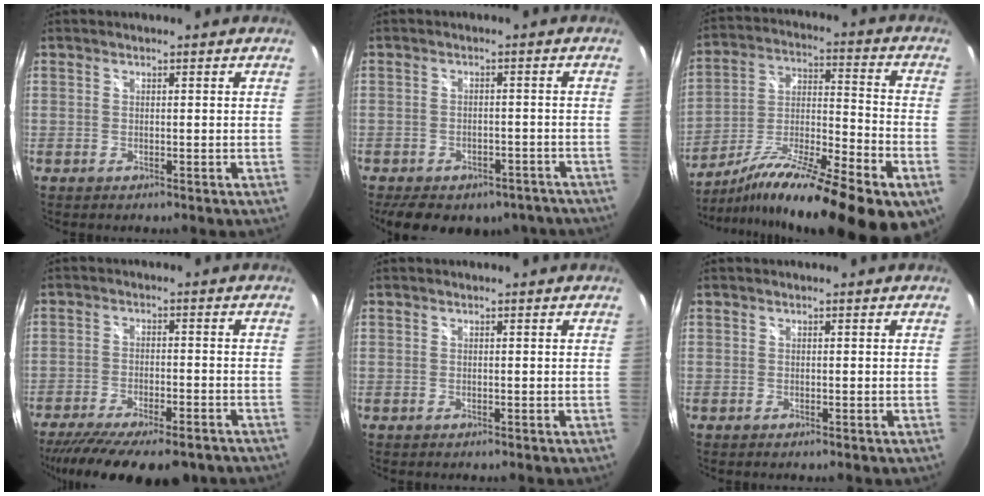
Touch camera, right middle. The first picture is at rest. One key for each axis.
{"total": 14.8, "fx": -10.9, "fy": 7.5, "fz": 6.6, "tx": -0.137, "ty": -0.005, "tz": -0.130}
{"total": 24.8, "fx": -15.9, "fy": 4.5, "fz": 18.5, "tx": -0.276, "ty": -0.027, "tz": -0.253}
{"total": 18.1, "fx": -14.2, "fy": 5.1, "fz": 10.0, "tx": -0.197, "ty": -0.045, "tz": -0.206}
{"total": 0.0}
{"total": 0.0}